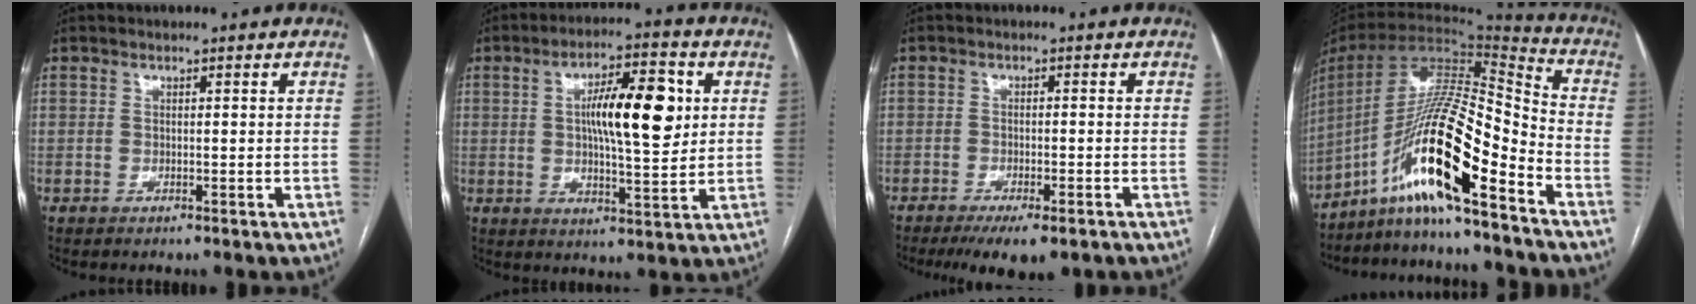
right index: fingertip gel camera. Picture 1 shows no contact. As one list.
[{"total": 12.0, "force": [2.3, 3.0, 11.4], "torque": [-0.191, 0.015, 0.036]}, {"total": 7.2, "force": [-5.1, 2.0, 4.7], "torque": [-0.066, -0.012, -0.075]}, {"total": 18.3, "force": [-10.5, 1.6, 14.9], "torque": [-0.296, 0.002, -0.194]}]